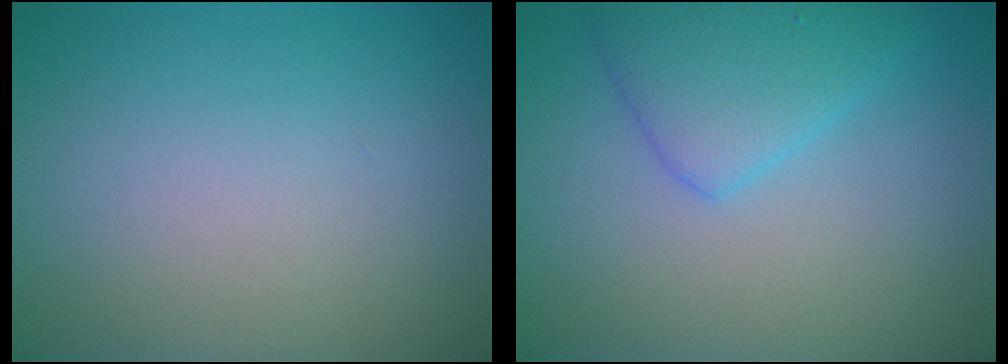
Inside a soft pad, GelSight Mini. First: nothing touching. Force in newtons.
{"total": 3.7, "press": 3.7, "slide": 0.1}